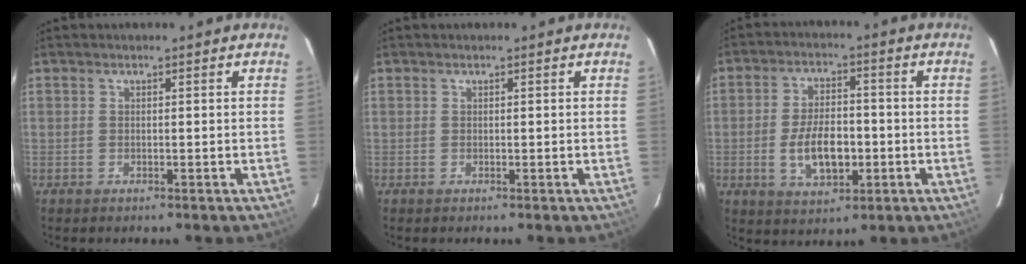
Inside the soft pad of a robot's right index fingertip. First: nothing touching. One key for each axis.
{"total": 0.0}
{"total": 9.6, "fx": -2.2, "fy": 4.9, "fz": 7.9, "tx": -0.154, "ty": 0.004, "tz": -0.027}